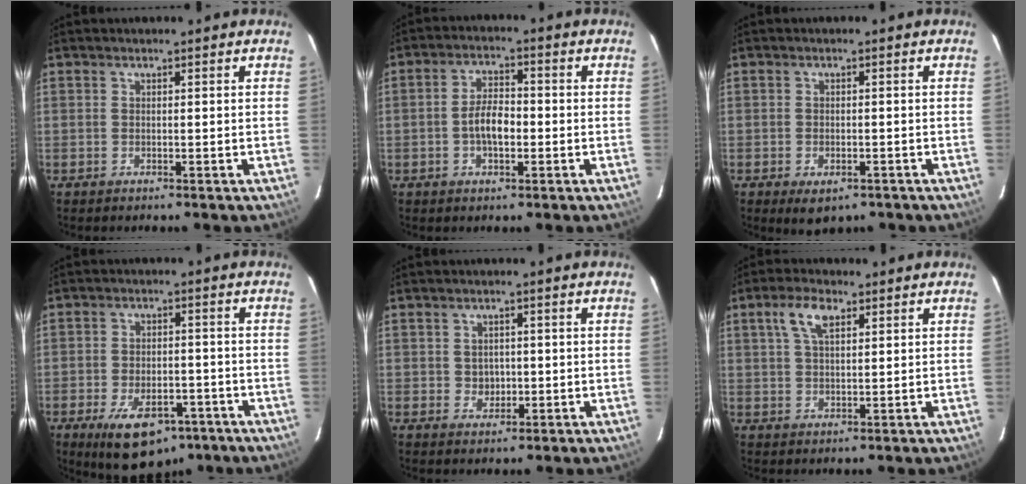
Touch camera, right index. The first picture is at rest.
{"total": 5.5, "force": [-1.2, 2.3, 4.8], "torque": [-0.093, 0.007, -0.020]}
{"total": 4.6, "force": [-2.5, 2.7, 2.7], "torque": [-0.052, -0.012, -0.031]}
{"total": 13.1, "force": [-7.8, 6.8, 8.1], "torque": [-0.158, -0.011, -0.108]}
{"total": 3.0, "force": [-0.3, 2.8, 1.0], "torque": [-0.016, 0.006, 0.002]}
{"total": 5.5, "force": [2.6, 2.2, 4.3], "torque": [-0.083, 0.011, 0.049]}